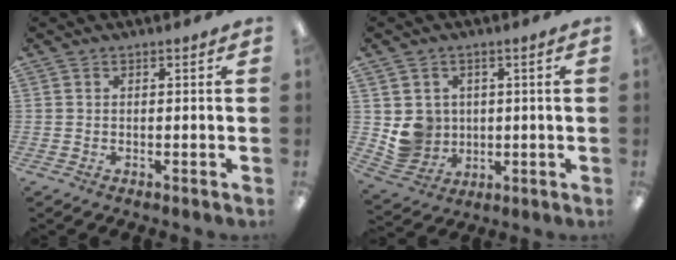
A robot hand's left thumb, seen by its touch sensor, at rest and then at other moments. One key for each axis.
{"total": 7.1, "fx": 1.5, "fy": 6.8, "fz": 1.1, "tx": -0.026, "ty": -0.005, "tz": 0.037}